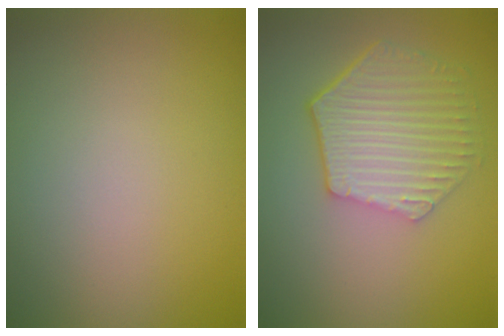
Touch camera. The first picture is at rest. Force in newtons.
{"total": 6.1, "press": 4.7, "slide": 3.9}